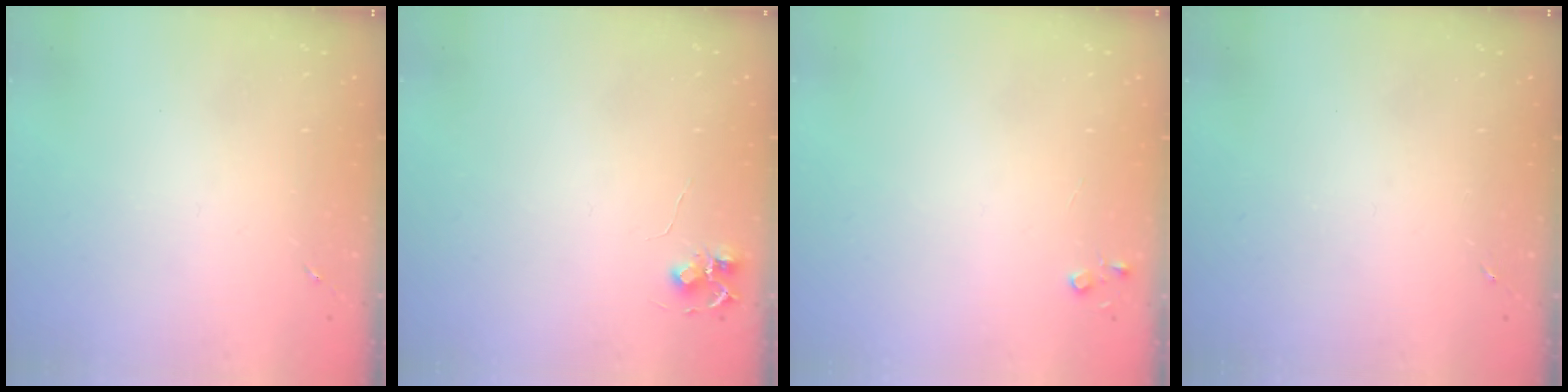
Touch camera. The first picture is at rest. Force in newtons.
{"total": 5.9, "press": 5.9, "slide": 0.5}
{"total": 3.6, "press": 3.6, "slide": 0.4}
{"total": 0.0}